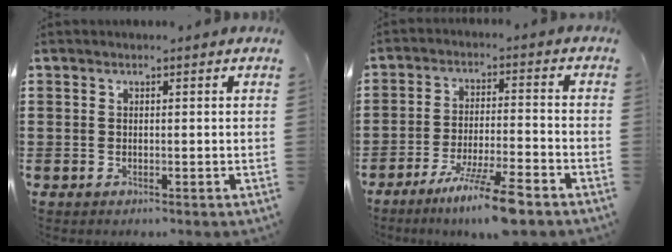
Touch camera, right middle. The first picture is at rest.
{"total": 9.1, "force": [-6.7, 0.4, 6.1], "torque": [-0.114, -0.009, -0.122]}